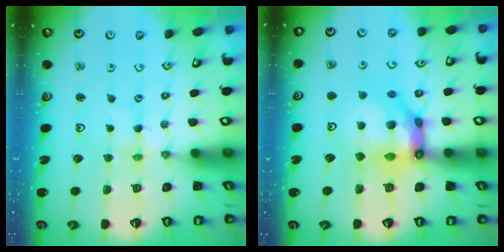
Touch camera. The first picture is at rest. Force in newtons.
{"total": 15.2, "press": 15.1, "slide": 1.9}